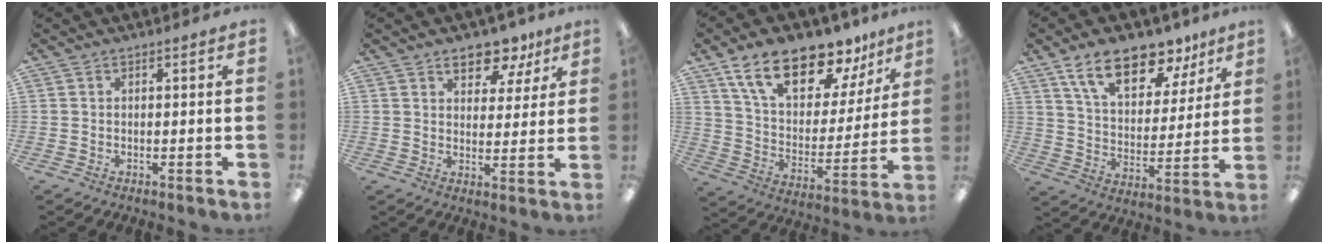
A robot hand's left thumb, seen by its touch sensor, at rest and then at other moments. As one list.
[{"total": 8.7, "force": [6.0, 4.8, 4.1], "torque": [-0.045, -0.030, 0.101]}, {"total": 19.2, "force": [14.0, 8.4, 10.2], "torque": [-0.179, -0.080, 0.246]}, {"total": 16.9, "force": [11.6, 8.1, 9.3], "torque": [-0.151, -0.056, 0.203]}]